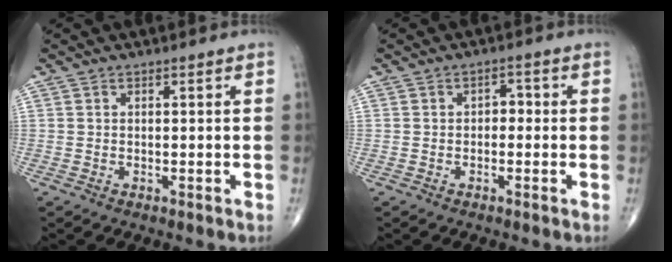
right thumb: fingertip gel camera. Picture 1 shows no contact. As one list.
[{"total": 2.2, "force": [-0.3, 1.6, 1.5], "torque": [-0.005, 0.010, -0.012]}]